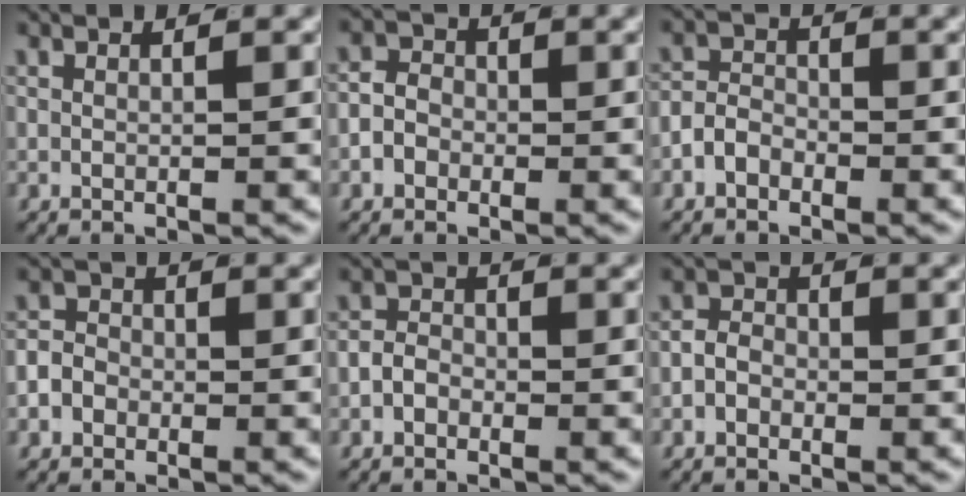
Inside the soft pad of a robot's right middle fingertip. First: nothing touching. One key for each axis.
{"total": 2.8, "fx": -0.9, "fy": 2.4, "fz": 1.1, "tx": -0.010, "ty": 0.001, "tz": -0.022}
{"total": 2.5, "fx": -1.3, "fy": 1.9, "fz": 1.0, "tx": -0.010, "ty": 0.001, "tz": -0.028}
{"total": 3.4, "fx": -1.0, "fy": 3.0, "fz": 1.2, "tx": -0.020, "ty": 0.002, "tz": -0.026}
{"total": 1.9, "fx": -0.9, "fy": 1.5, "fz": 0.7, "tx": -0.008, "ty": 0.001, "tz": -0.020}
{"total": 1.9, "fx": -0.8, "fy": 1.6, "fz": 0.8, "tx": -0.007, "ty": -0.001, "tz": -0.019}